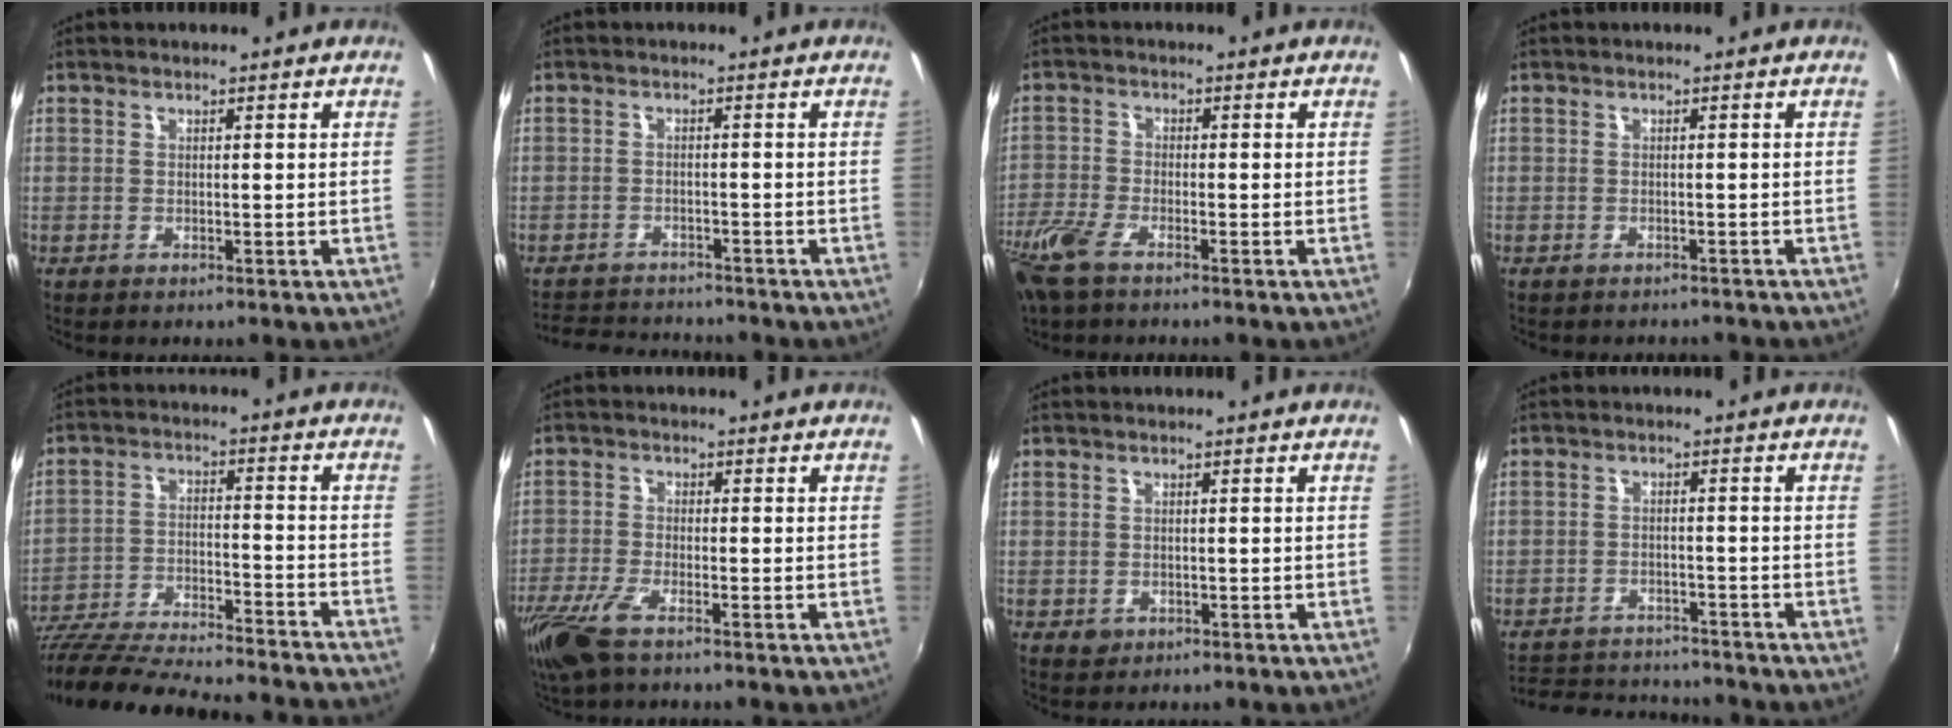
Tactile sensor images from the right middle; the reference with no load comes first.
{"total": 8.4, "force": [-7.9, 2.3, 1.9], "torque": [-0.063, 0.004, -0.125]}
{"total": 7.7, "force": [-5.4, 2.6, 4.8], "torque": [-0.127, -0.021, -0.113]}
{"total": 3.6, "force": [-3.3, 1.1, 1.0], "torque": [-0.024, -0.013, -0.043]}
{"total": 27.4, "force": [-24.4, 3.8, 11.9], "torque": [-0.213, -0.050, -0.363]}
{"total": 9.2, "force": [-6.0, 2.8, 6.3], "torque": [-0.155, -0.031, -0.121]}
{"total": 1.4, "force": [-0.5, 1.3, 0.4], "torque": [-0.007, -0.003, -0.005]}
{"total": 12.8, "force": [-11.6, 4.1, 3.7], "torque": [-0.096, 0.012, -0.171]}